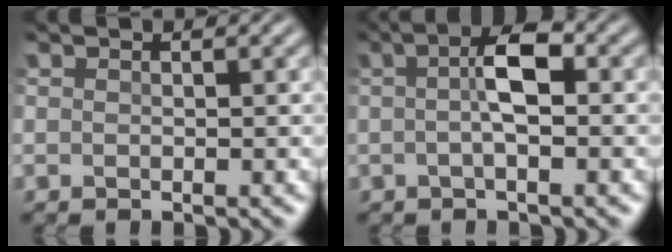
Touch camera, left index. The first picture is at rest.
{"total": 3.9, "force": [0.2, 1.0, 3.7], "torque": [-0.071, 0.009, 0.000]}